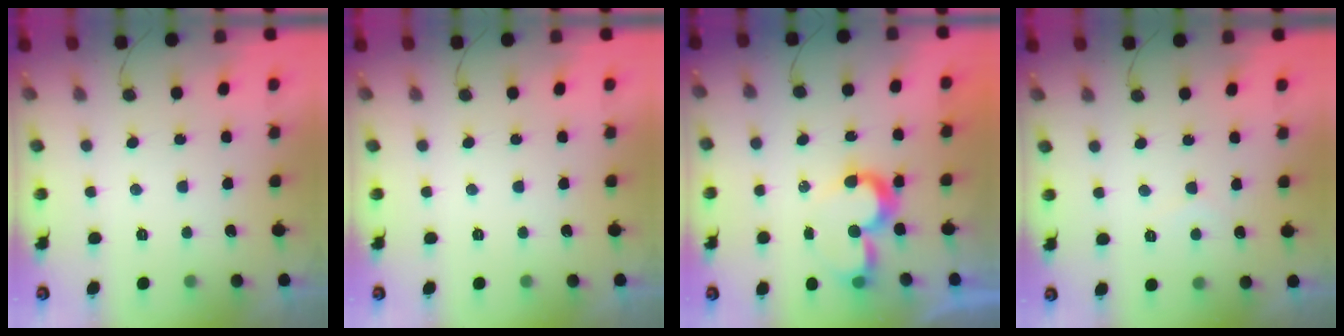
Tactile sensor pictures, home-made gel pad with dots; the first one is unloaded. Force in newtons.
{"total": 0.0}
{"total": 8.7, "press": 8.7, "slide": 0.1}
{"total": 3.9, "press": 3.9, "slide": 0.3}